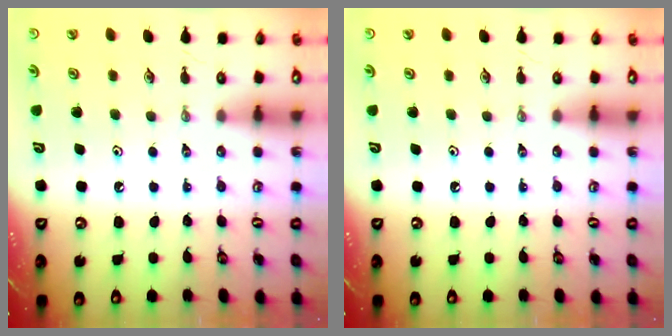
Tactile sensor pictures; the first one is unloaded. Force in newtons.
{"total": 0.0}